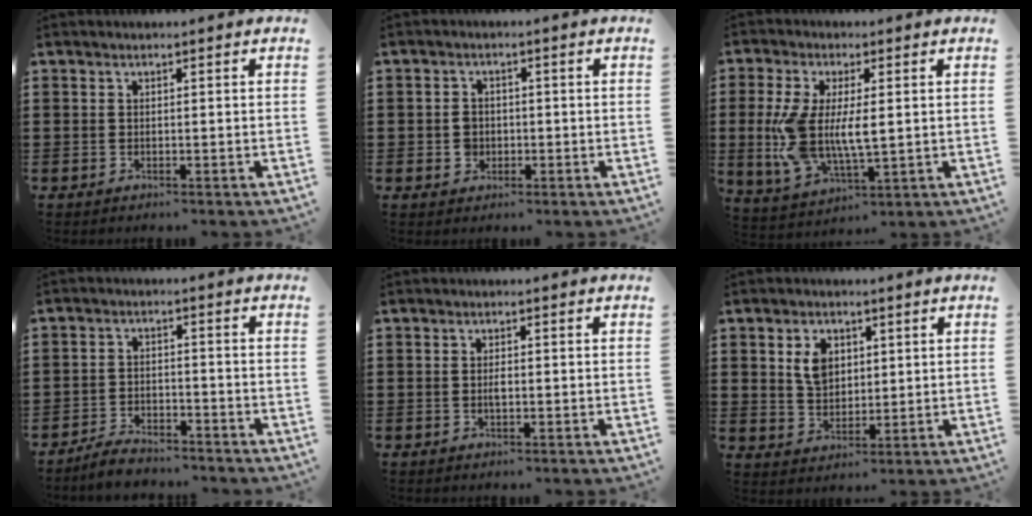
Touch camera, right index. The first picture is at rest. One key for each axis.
{"total": 2.7, "fx": -0.5, "fy": 2.4, "fz": 1.3, "tx": -0.030, "ty": 0.006, "tz": -0.011}
{"total": 9.7, "fx": 0.4, "fy": 4.7, "fz": 8.5, "tx": -0.198, "ty": -0.006, "tz": 0.004}
{"total": 3.5, "fx": -3.4, "fy": 0.5, "fz": 0.4, "tx": -0.011, "ty": 0.009, "tz": -0.070}
{"total": 1.5, "fx": -0.2, "fy": 0.7, "fz": 1.4, "tx": -0.026, "ty": 0.003, "tz": -0.004}
{"total": 5.3, "fx": 1.8, "fy": 3.7, "fz": 3.2, "tx": -0.061, "ty": 0.006, "tz": 0.028}